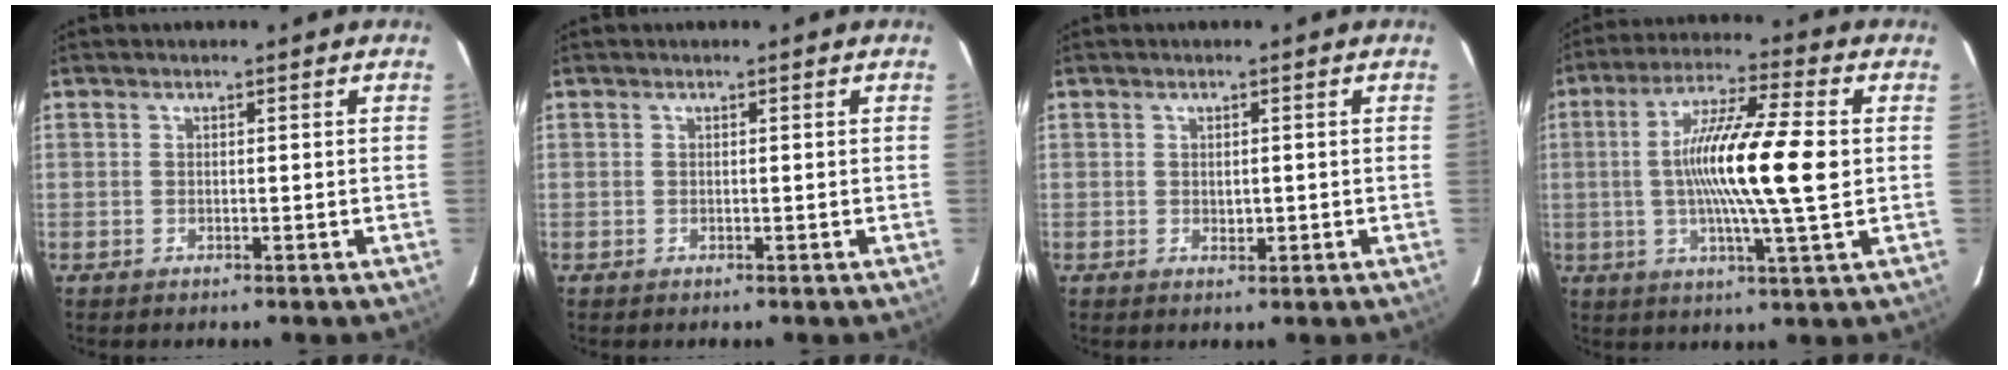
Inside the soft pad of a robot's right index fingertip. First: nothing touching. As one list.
[{"total": 0.0}, {"total": 1.2, "force": [0.0, 0.7, 1.0], "torque": [-0.015, -0.001, 0.004]}, {"total": 15.0, "force": [0.2, 0.4, 15.0], "torque": [-0.270, 0.001, -0.003]}]